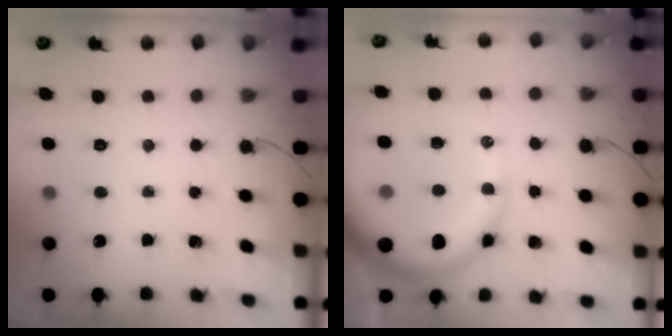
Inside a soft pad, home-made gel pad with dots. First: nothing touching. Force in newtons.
{"total": 15.1, "press": 14.8, "slide": 3.1}